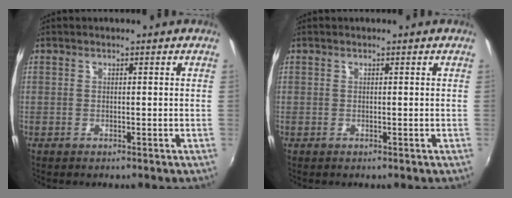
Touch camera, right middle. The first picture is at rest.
{"total": 0.0}